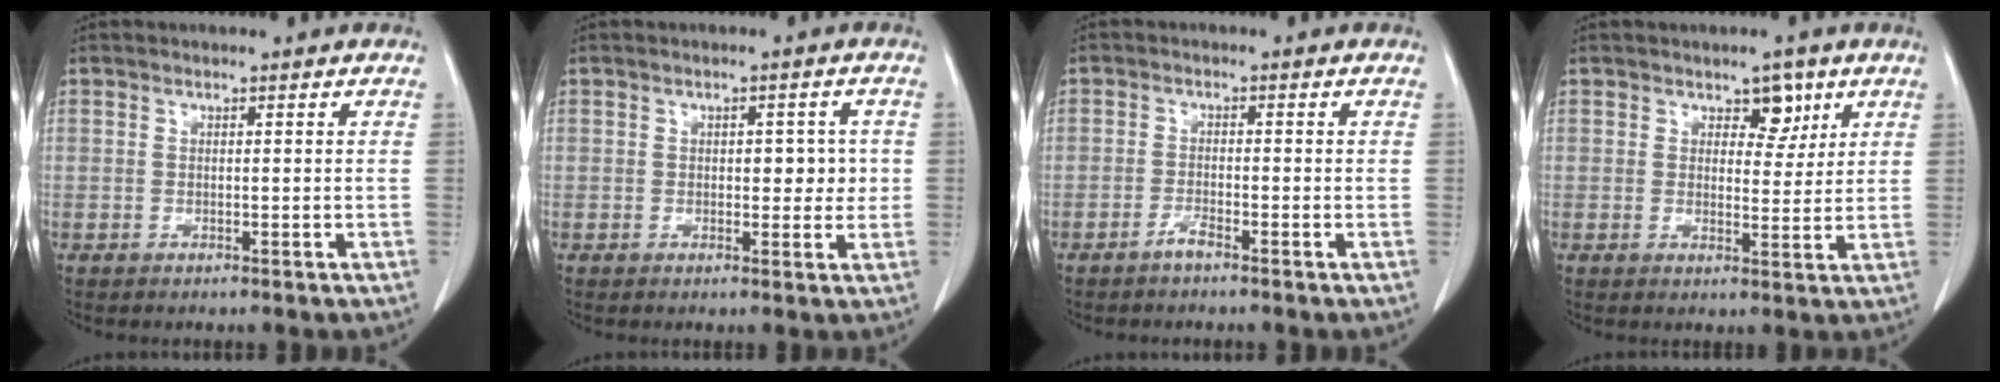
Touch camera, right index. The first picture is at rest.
{"total": 3.9, "force": [0.2, 2.1, 3.2], "torque": [-0.032, 0.005, 0.005]}
{"total": 1.7, "force": [-1.4, 0.0, 1.0], "torque": [-0.021, -0.001, -0.029]}
{"total": 4.0, "force": [2.3, 2.3, 2.4], "torque": [-0.023, -0.001, 0.034]}